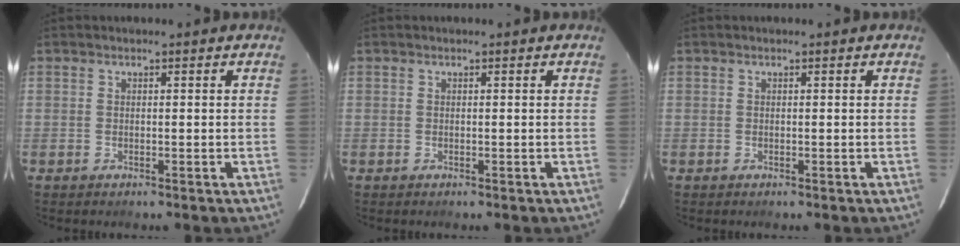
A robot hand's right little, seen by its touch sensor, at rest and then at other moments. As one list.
[{"total": 0.0}, {"total": 0.0}]